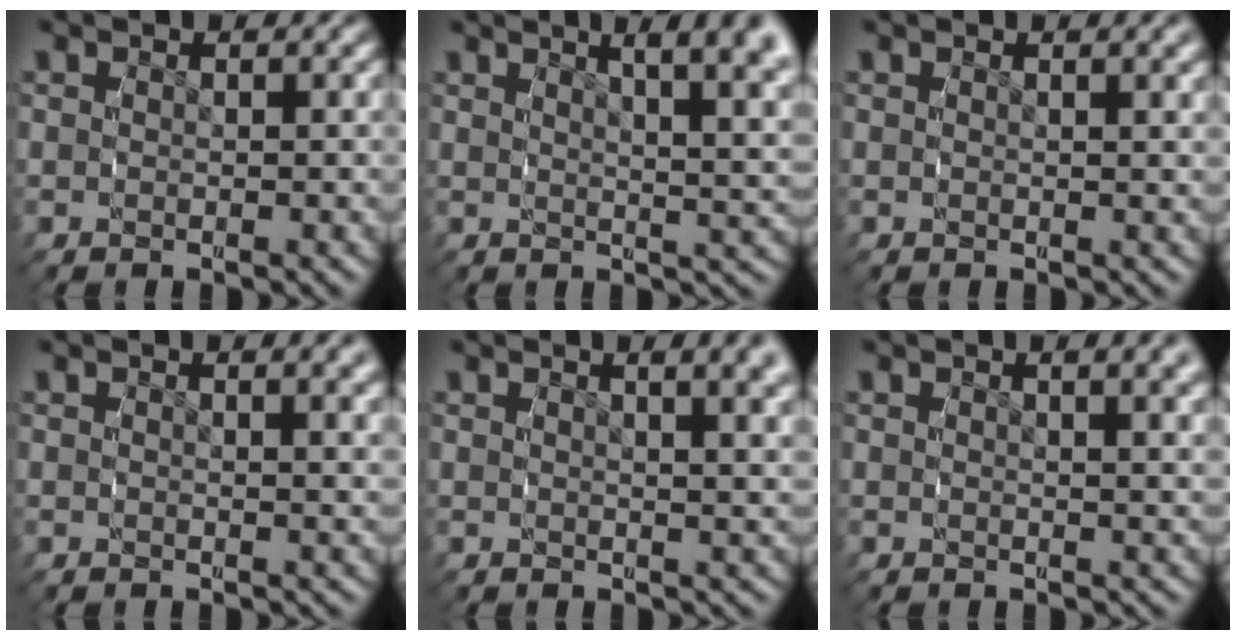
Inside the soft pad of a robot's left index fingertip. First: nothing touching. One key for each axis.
{"total": 9.3, "fx": 5.2, "fy": 3.0, "fz": 7.1, "tx": -0.077, "ty": 0.019, "tz": 0.069}
{"total": 0.9, "fx": 0.6, "fy": -0.2, "fz": 0.6, "tx": -0.006, "ty": 0.001, "tz": 0.008}
{"total": 1.9, "fx": 1.2, "fy": -0.1, "fz": 1.5, "tx": -0.017, "ty": 0.001, "tz": 0.017}
{"total": 5.4, "fx": 3.3, "fy": 1.2, "fz": 4.1, "tx": -0.044, "ty": 0.013, "tz": 0.045}
{"total": 3.3, "fx": 2.1, "fy": 0.5, "fz": 2.5, "tx": -0.028, "ty": 0.009, "tz": 0.028}